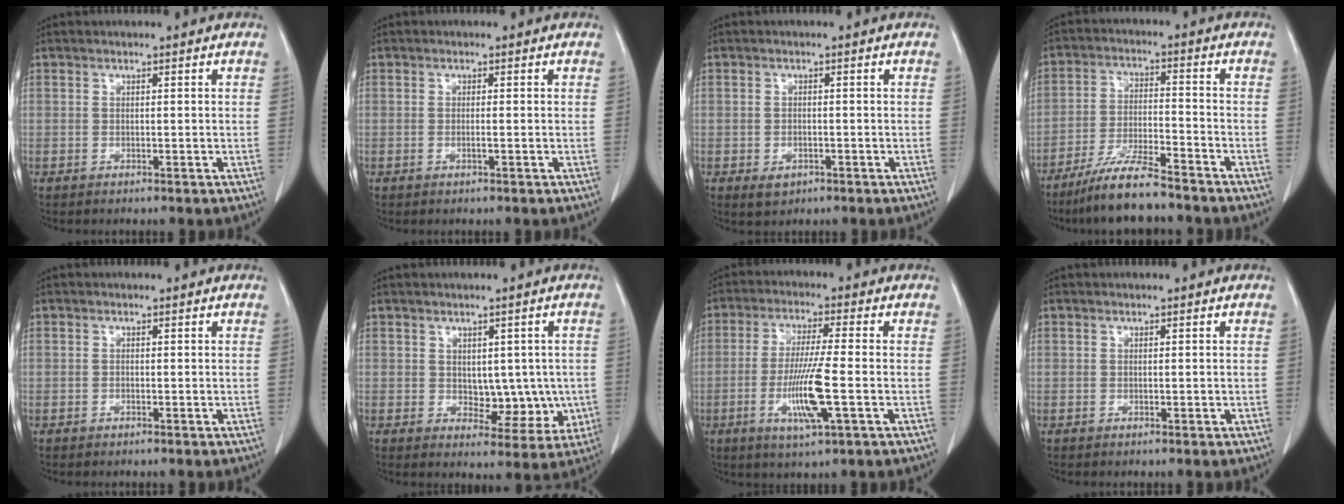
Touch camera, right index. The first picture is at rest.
{"total": 0.8, "force": [-0.3, -0.1, 0.7], "torque": [-0.015, -0.001, -0.004]}
{"total": 2.2, "force": [-1.0, 1.5, 1.2], "torque": [-0.017, 0.000, -0.002]}
{"total": 9.5, "force": [-7.9, 0.5, 5.2], "torque": [-0.097, -0.025, -0.144]}
{"total": 0.0}
{"total": 6.8, "force": [-0.3, 4.3, 5.3], "torque": [-0.047, 0.003, 0.011]}
{"total": 9.5, "force": [-2.6, 0.1, 9.2], "torque": [-0.180, -0.015, -0.050]}
{"total": 0.0}